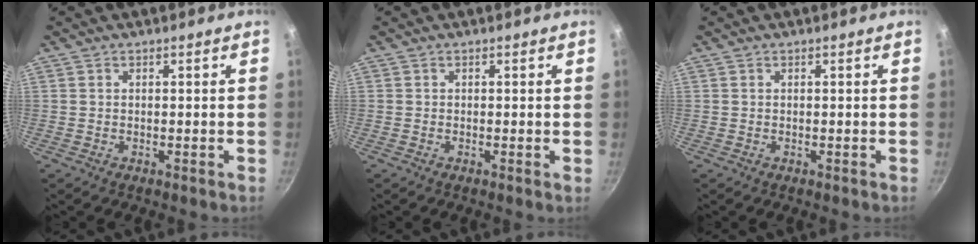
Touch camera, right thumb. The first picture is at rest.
{"total": 0.0}
{"total": 0.0}